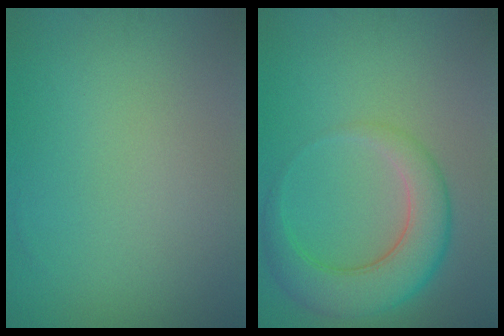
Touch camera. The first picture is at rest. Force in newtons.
{"total": 5.7, "press": 5.7, "slide": 0.2}